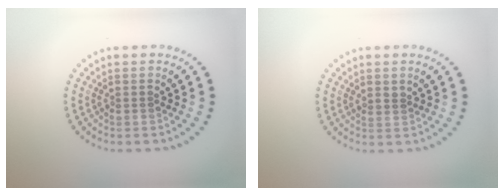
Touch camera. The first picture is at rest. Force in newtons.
{"total": 0.6, "press": 0.3, "slide": 0.5}